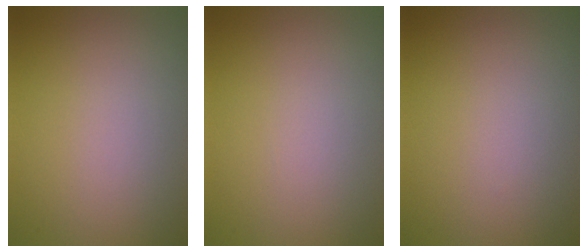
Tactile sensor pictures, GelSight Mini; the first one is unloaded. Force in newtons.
{"total": 0.0}
{"total": 0.0}